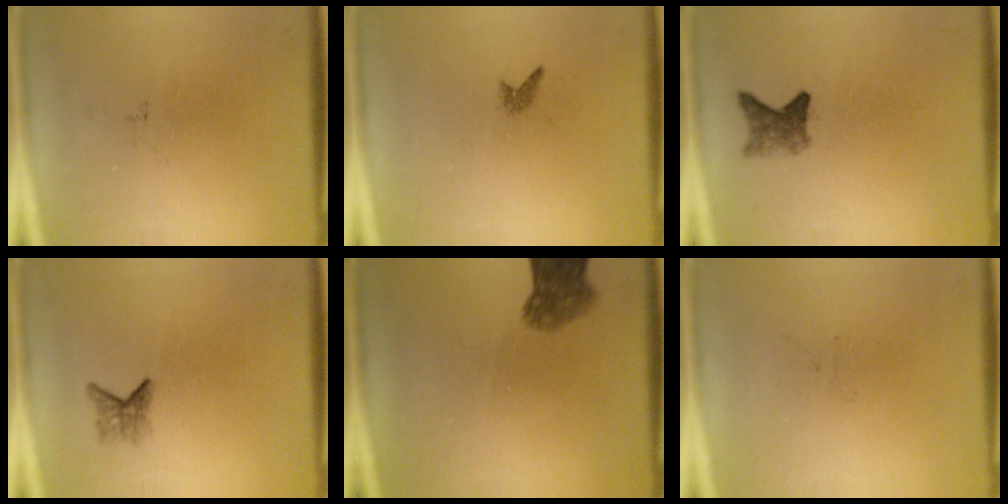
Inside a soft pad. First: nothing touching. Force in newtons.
{"total": 0.7}
{"total": 2.7}
{"total": 1.6}
{"total": 5.2}
{"total": 0.0}